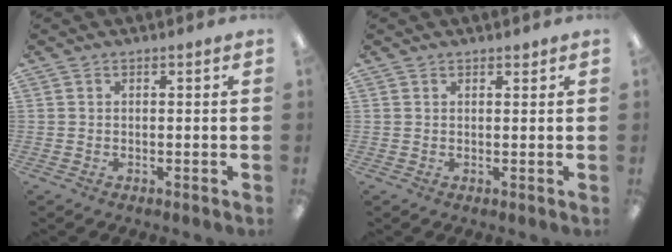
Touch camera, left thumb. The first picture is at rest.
{"total": 1.2, "force": [1.0, 0.4, 0.4], "torque": [0.000, -0.003, 0.017]}